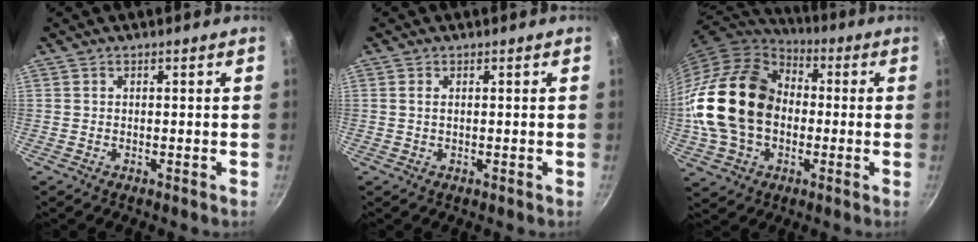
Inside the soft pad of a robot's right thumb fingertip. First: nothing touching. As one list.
[{"total": 0.9, "force": [0.2, 0.4, 0.7], "torque": [-0.014, 0.001, 0.002]}, {"total": 21.9, "force": [-0.9, 16.2, 14.8], "torque": [-0.261, 0.036, -0.019]}]